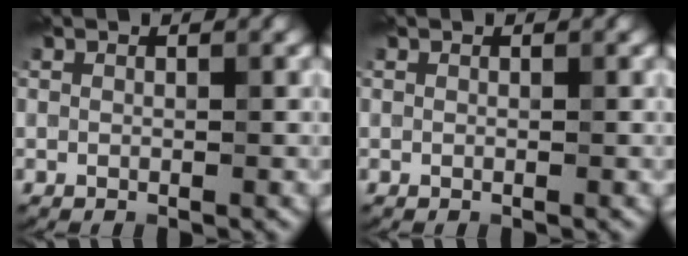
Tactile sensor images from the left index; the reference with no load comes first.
{"total": 0.0}